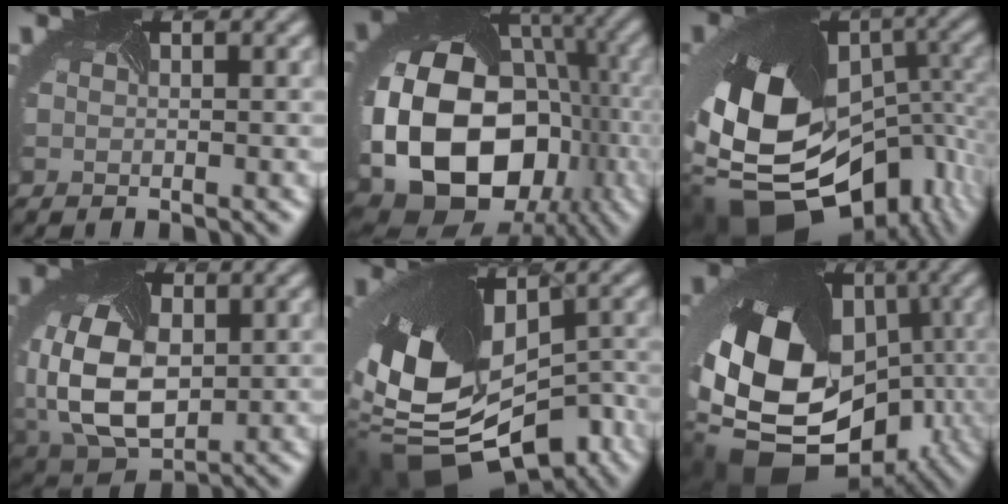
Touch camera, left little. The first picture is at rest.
{"total": 17.6, "force": [-3.4, 13.5, 10.7], "torque": [-0.216, -0.044, -0.028]}
{"total": 18.1, "force": [-6.5, 11.7, 12.1], "torque": [-0.245, -0.041, -0.078]}
{"total": 8.9, "force": [-0.5, 6.1, 6.5], "torque": [-0.173, -0.015, -0.001]}
{"total": 15.0, "force": [-5.1, 8.9, 10.9], "torque": [-0.235, -0.044, -0.057]}
{"total": 17.4, "force": [-3.7, 12.5, 11.5], "torque": [-0.223, -0.026, -0.044]}